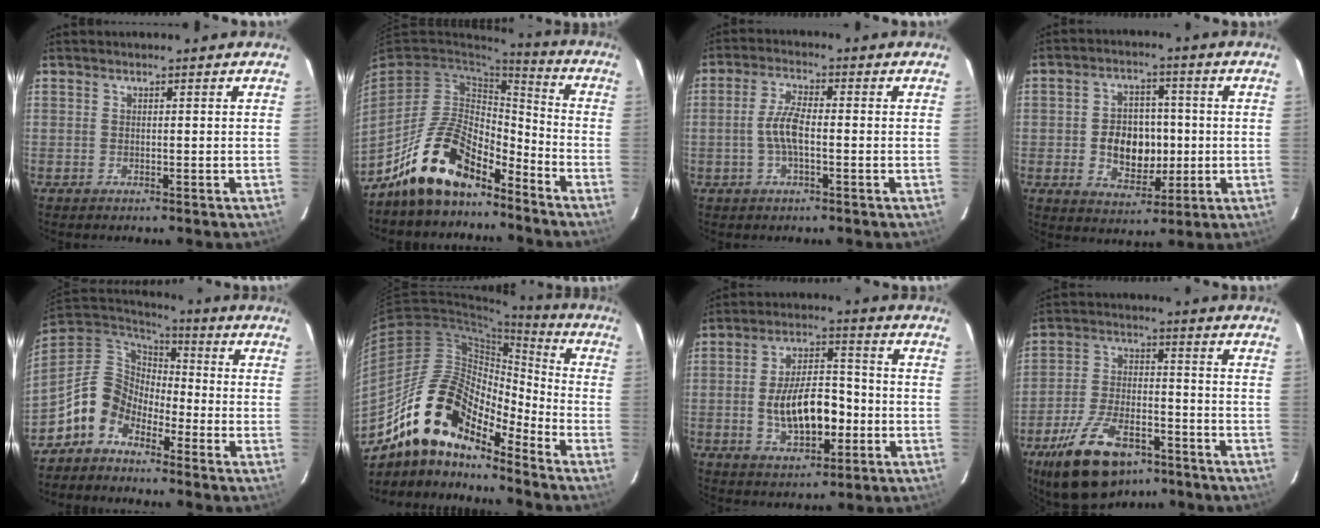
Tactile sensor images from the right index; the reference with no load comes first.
{"total": 14.9, "force": [-11.0, 6.2, 7.9], "torque": [-0.170, 0.018, -0.195]}
{"total": 5.6, "force": [-1.0, 1.7, 5.2], "torque": [-0.109, 0.007, -0.021]}
{"total": 10.1, "force": [-1.2, 7.5, 6.7], "torque": [-0.133, 0.011, -0.007]}
{"total": 10.5, "force": [-7.1, 6.9, 3.4], "torque": [-0.078, 0.031, -0.148]}
{"total": 17.1, "force": [-13.0, 6.2, 9.2], "torque": [-0.160, 0.005, -0.256]}
{"total": 12.6, "force": [-2.6, 6.2, 10.6], "torque": [-0.199, 0.012, -0.032]}
{"total": 16.7, "force": [-10.8, 7.8, 10.0], "torque": [-0.206, -0.012, -0.182]}